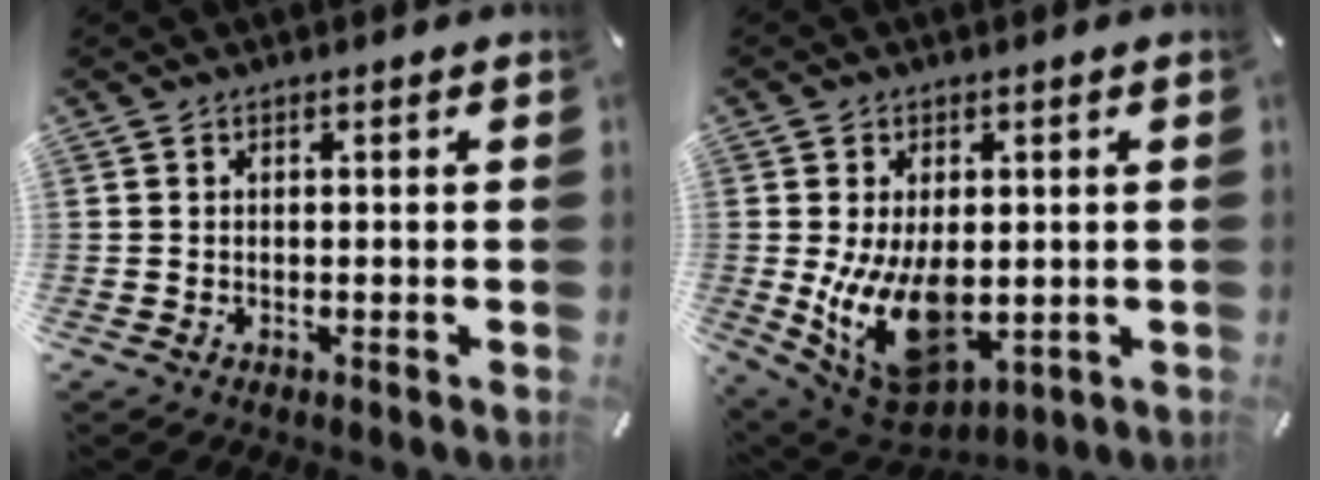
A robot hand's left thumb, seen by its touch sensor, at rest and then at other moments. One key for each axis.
{"total": 14.3, "fx": -0.9, "fy": 9.2, "fz": 10.9, "tx": -0.206, "ty": -0.010, "tz": -0.009}